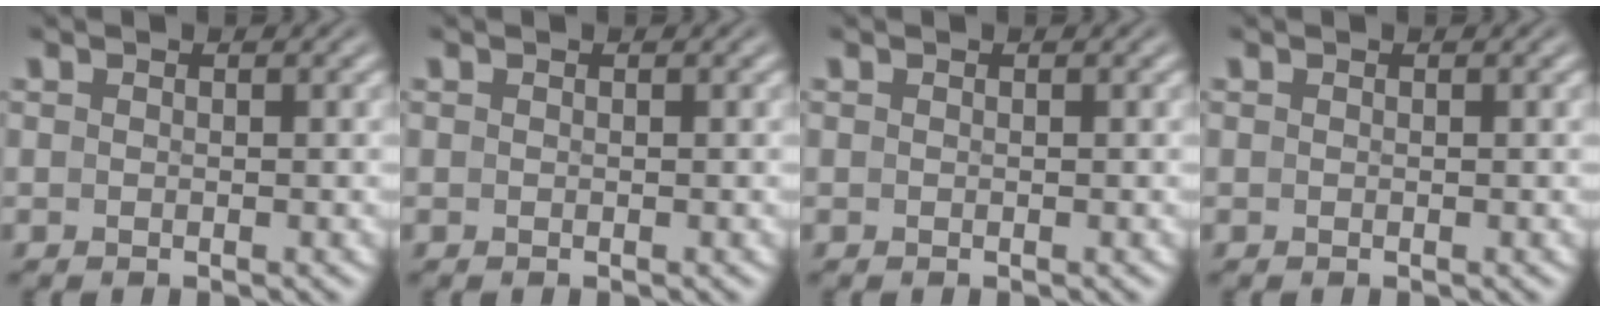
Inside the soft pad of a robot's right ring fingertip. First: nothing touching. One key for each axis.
{"total": 0.0}
{"total": 0.0}
{"total": 0.0}